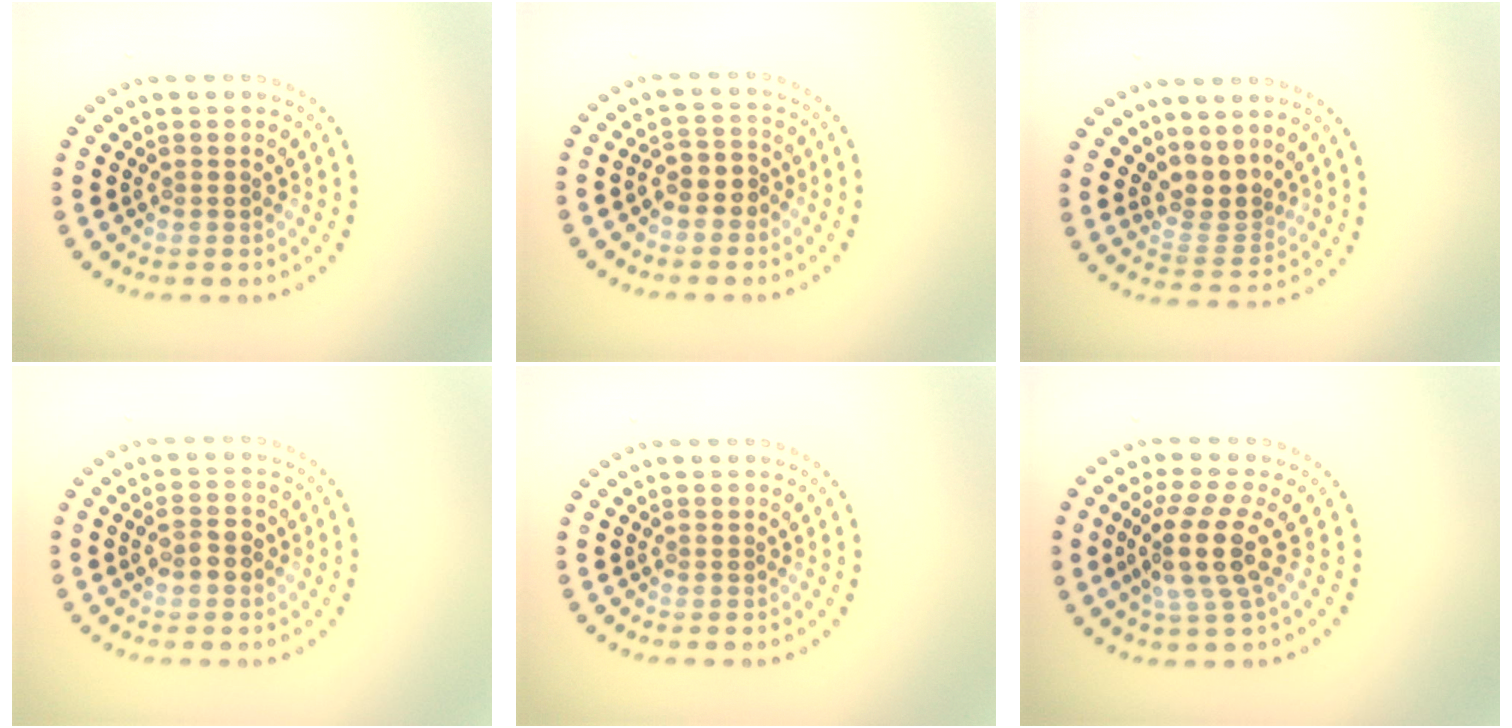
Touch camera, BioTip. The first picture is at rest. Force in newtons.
{"total": 2.3, "press": 2.2, "slide": 0.9}
{"total": 2.9, "press": 1.9, "slide": 2.2}
{"total": 2.4, "press": 2.4, "slide": 0.2}
{"total": 0.0}
{"total": 4.3, "press": 3.4, "slide": 2.8}